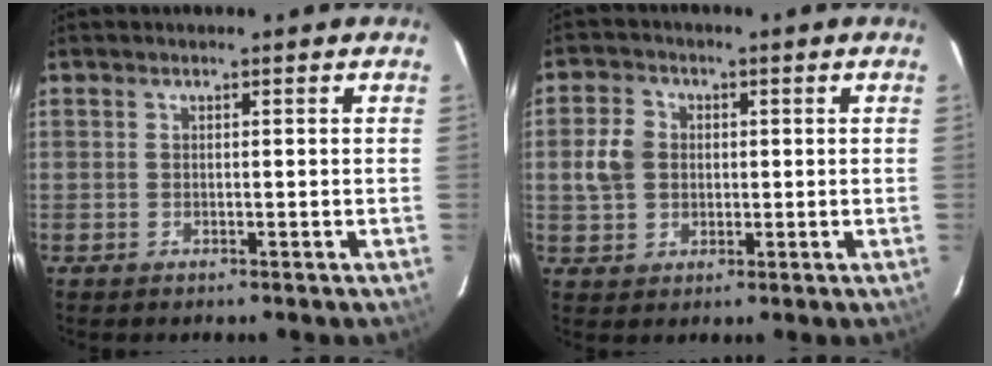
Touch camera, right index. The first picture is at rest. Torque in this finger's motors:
{"motor_torque": [0.72, 0.31, 0.27, 0.05]}